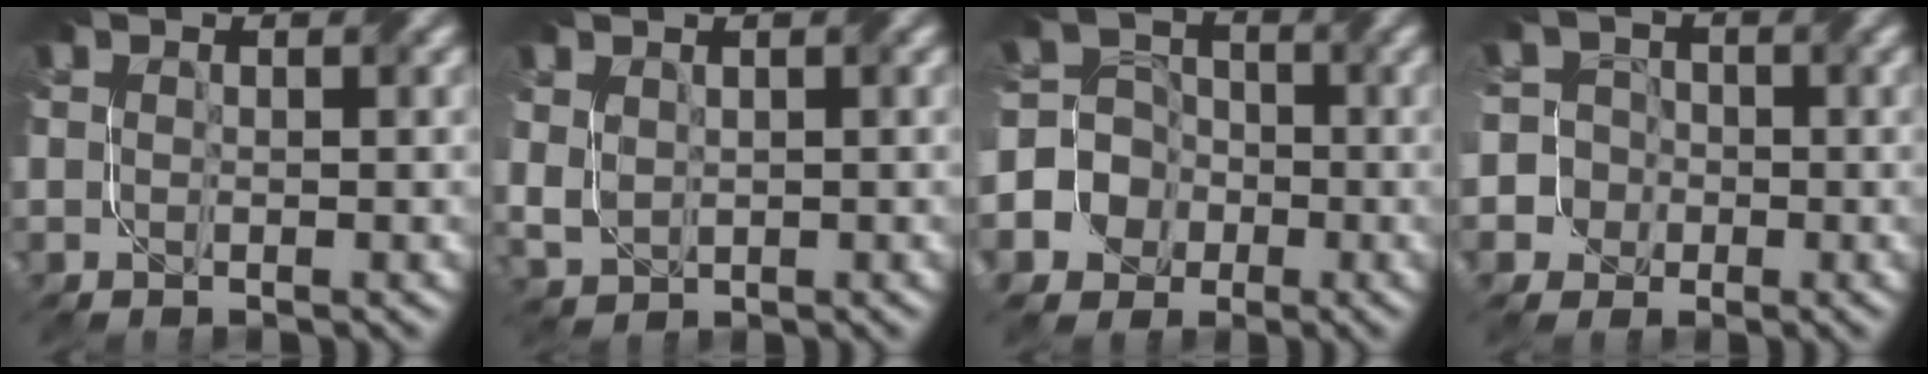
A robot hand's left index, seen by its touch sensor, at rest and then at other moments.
{"total": 1.9, "force": [0.7, 1.4, 1.1], "torque": [-0.036, 0.000, 0.015]}
{"total": 8.2, "force": [-3.6, 7.2, 1.4], "torque": [-0.034, 0.006, -0.091]}
{"total": 5.4, "force": [-2.0, 5.0, 0.8], "torque": [-0.010, 0.019, -0.077]}